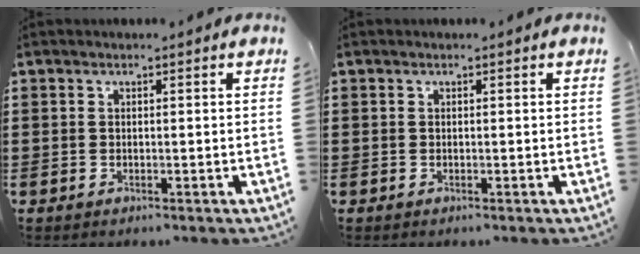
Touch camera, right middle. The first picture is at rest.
{"total": 0.0}